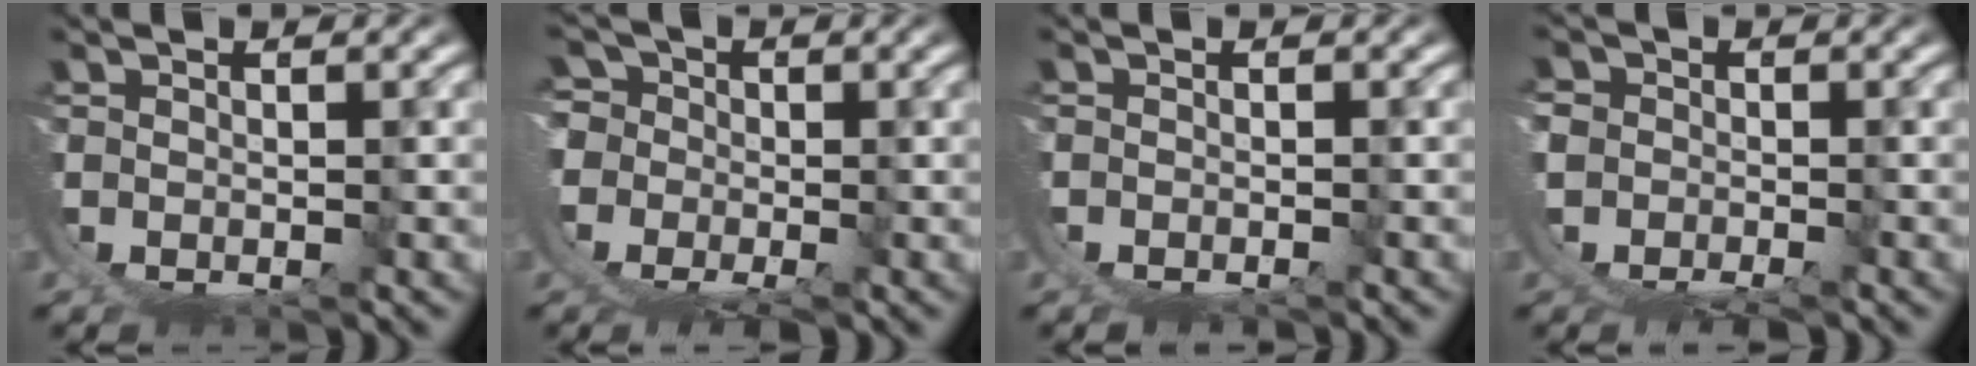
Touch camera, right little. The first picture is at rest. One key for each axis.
{"total": 11.4, "fx": -2.1, "fy": 9.9, "fz": 5.3, "tx": -0.124, "ty": -0.045, "tz": -0.033}
{"total": 2.0, "fx": -1.8, "fy": 0.5, "fz": 0.5, "tx": -0.004, "ty": -0.016, "tz": -0.025}
{"total": 5.5, "fx": -3.1, "fy": 4.0, "fz": 2.2, "tx": -0.043, "ty": -0.027, "tz": -0.051}